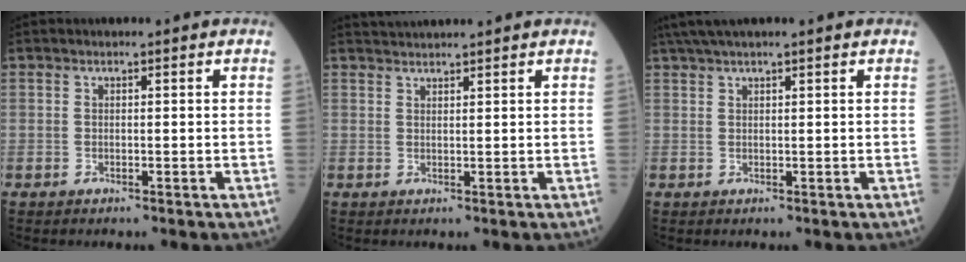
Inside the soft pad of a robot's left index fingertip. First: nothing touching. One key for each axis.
{"total": 3.7, "fx": 3.5, "fy": -0.5, "fz": 0.9, "tx": -0.012, "ty": 0.029, "tz": 0.062}
{"total": 5.6, "fx": 4.6, "fy": -0.4, "fz": 3.1, "tx": -0.055, "ty": 0.039, "tz": 0.084}